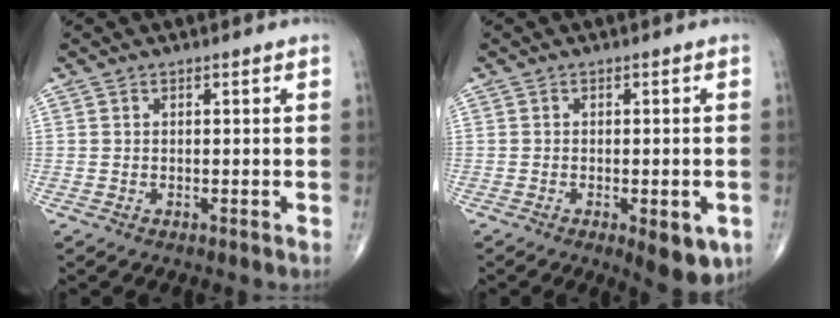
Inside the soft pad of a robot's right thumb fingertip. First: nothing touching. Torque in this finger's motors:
{"motor_torque": [0.83, 1.11, 0.38, -0.49, 0.15]}